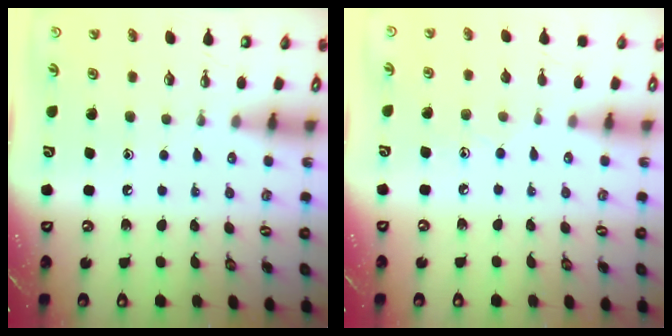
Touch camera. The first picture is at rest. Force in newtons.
{"total": 6.2, "press": 6.2, "slide": 0.6}